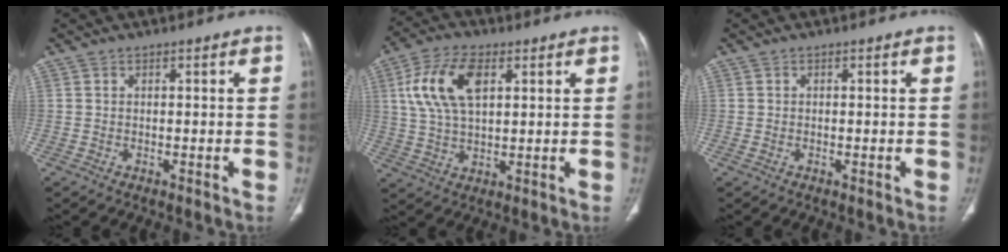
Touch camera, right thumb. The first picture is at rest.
{"total": 12.4, "force": [3.9, 6.6, 9.7], "torque": [-0.193, 0.003, 0.074]}
{"total": 0.7, "force": [-0.2, 0.4, 0.5], "torque": [-0.013, 0.001, -0.002]}